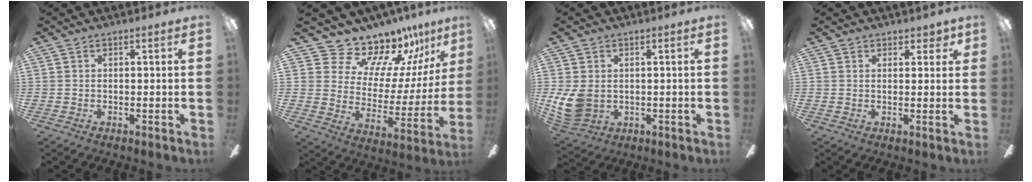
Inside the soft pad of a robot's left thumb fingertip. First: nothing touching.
{"total": 12.6, "force": [11.7, 4.4, 1.4], "torque": [-0.057, -0.110, 0.211]}
{"total": 7.9, "force": [-1.0, 5.8, 5.2], "torque": [-0.125, 0.003, -0.014]}
{"total": 2.1, "force": [1.0, 1.3, 1.2], "torque": [-0.007, 0.000, 0.014]}